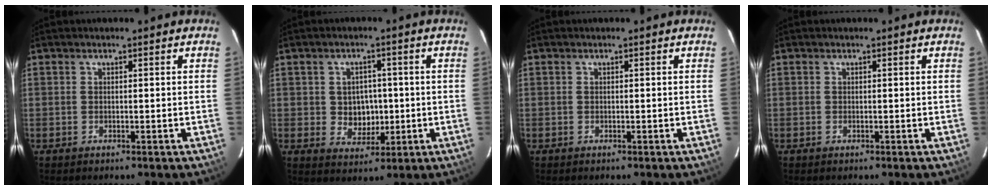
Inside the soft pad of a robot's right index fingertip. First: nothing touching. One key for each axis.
{"total": 5.5, "fx": -0.3, "fy": 4.9, "fz": 2.5, "tx": -0.047, "ty": 0.008, "tz": 0.007}
{"total": 0.0}
{"total": 0.0}